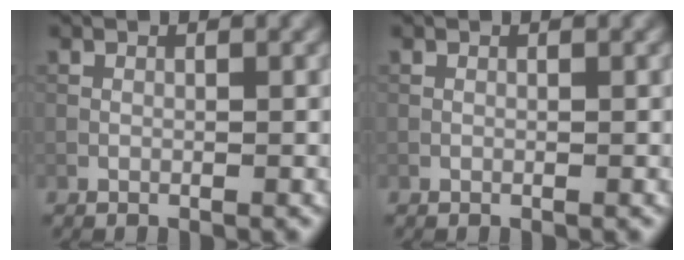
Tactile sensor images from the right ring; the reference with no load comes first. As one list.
[{"total": 0.0}]